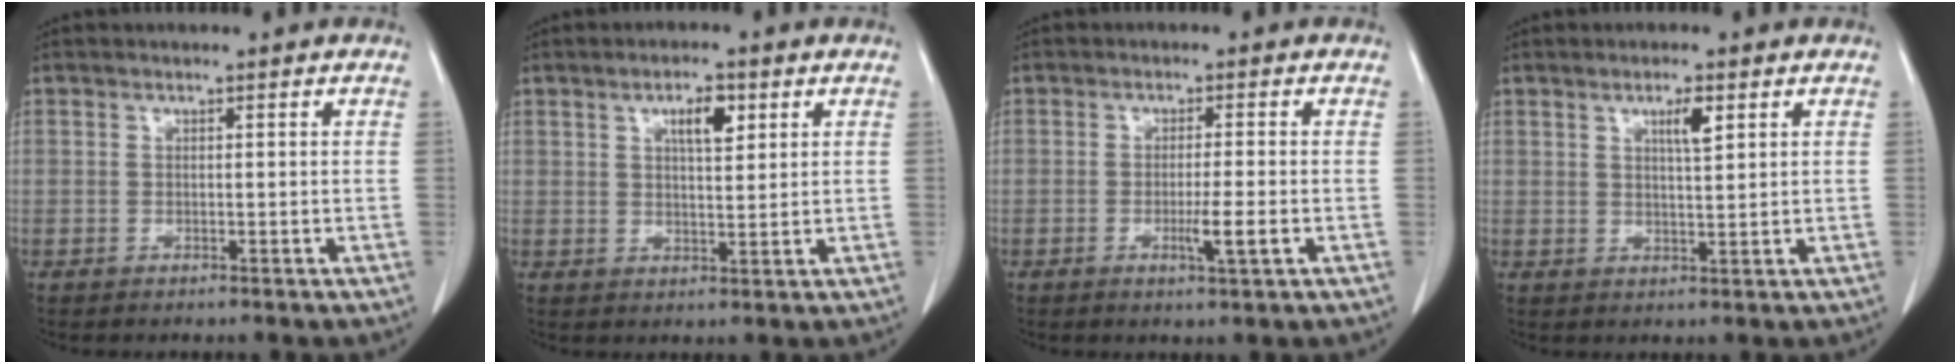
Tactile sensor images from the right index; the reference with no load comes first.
{"total": 4.5, "force": [2.0, 1.4, 3.7], "torque": [-0.062, 0.000, 0.034]}
{"total": 3.8, "force": [-1.2, -0.2, 3.6], "torque": [-0.061, -0.008, -0.019]}
{"total": 3.2, "force": [1.6, 0.4, 2.7], "torque": [-0.046, -0.002, 0.026]}